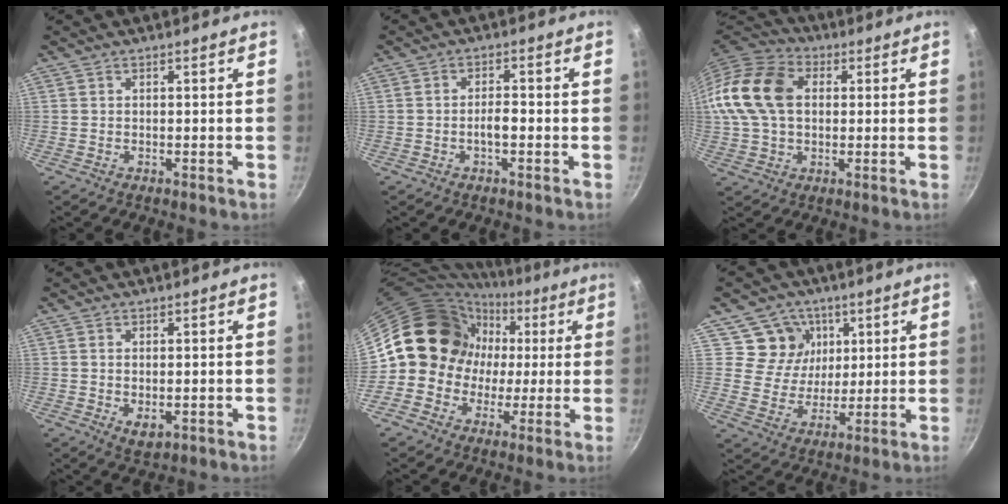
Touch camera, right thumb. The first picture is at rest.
{"total": 2.7, "force": [-0.9, 1.0, 2.3], "torque": [-0.034, 0.017, -0.017]}
{"total": 16.9, "force": [2.6, 12.0, 11.6], "torque": [-0.214, 0.025, 0.033]}
{"total": 3.4, "force": [-0.4, 1.9, 2.8], "torque": [-0.043, -0.012, -0.003]}
{"total": 13.9, "force": [1.1, 13.0, 4.8], "torque": [-0.019, 0.020, 0.004]}
{"total": 9.5, "force": [4.0, 8.2, 2.6], "torque": [-0.003, -0.035, 0.063]}